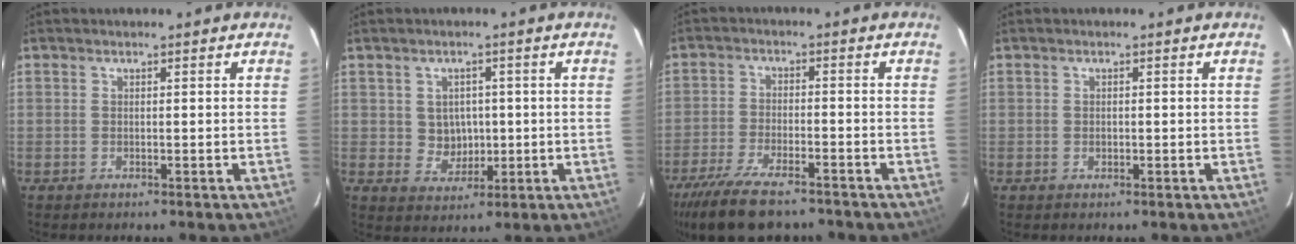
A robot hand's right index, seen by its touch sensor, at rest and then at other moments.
{"total": 5.0, "force": [0.3, 4.7, 1.5], "torque": [-0.032, 0.009, 0.016]}
{"total": 14.4, "force": [-11.3, 4.5, 7.7], "torque": [-0.174, -0.035, -0.194]}
{"total": 0.8, "force": [-0.1, 0.8, 0.3], "torque": [-0.004, 0.000, -0.001]}